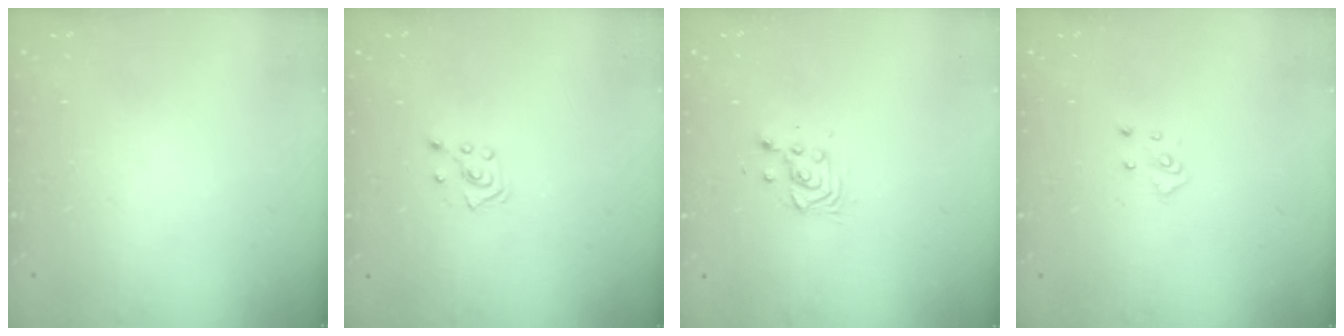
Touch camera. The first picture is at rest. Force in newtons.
{"total": 2.8, "press": 2.7, "slide": 0.5}
{"total": 3.6, "press": 3.6, "slide": 0.1}
{"total": 4.2, "press": 4.2, "slide": 0.4}